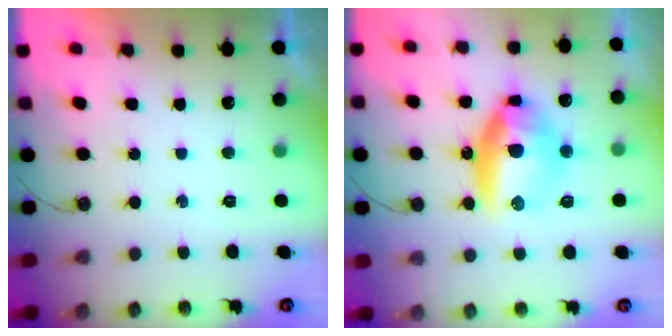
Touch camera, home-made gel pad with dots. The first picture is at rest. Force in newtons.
{"total": 13.3, "press": 13.3, "slide": 1.5}